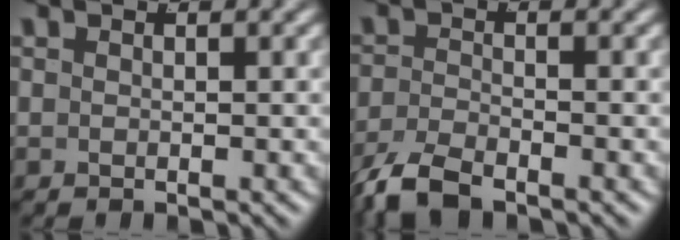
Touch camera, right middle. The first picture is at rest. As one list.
[{"total": 3.7, "force": [-3.1, 1.0, 1.6], "torque": [-0.039, -0.015, -0.048]}]